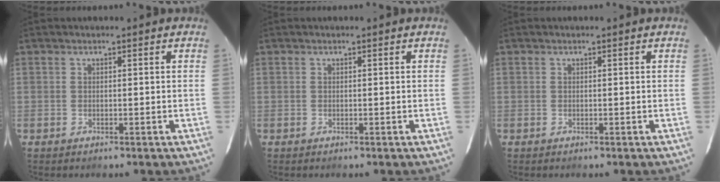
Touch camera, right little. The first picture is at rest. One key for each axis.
{"total": 0.0}
{"total": 0.0}